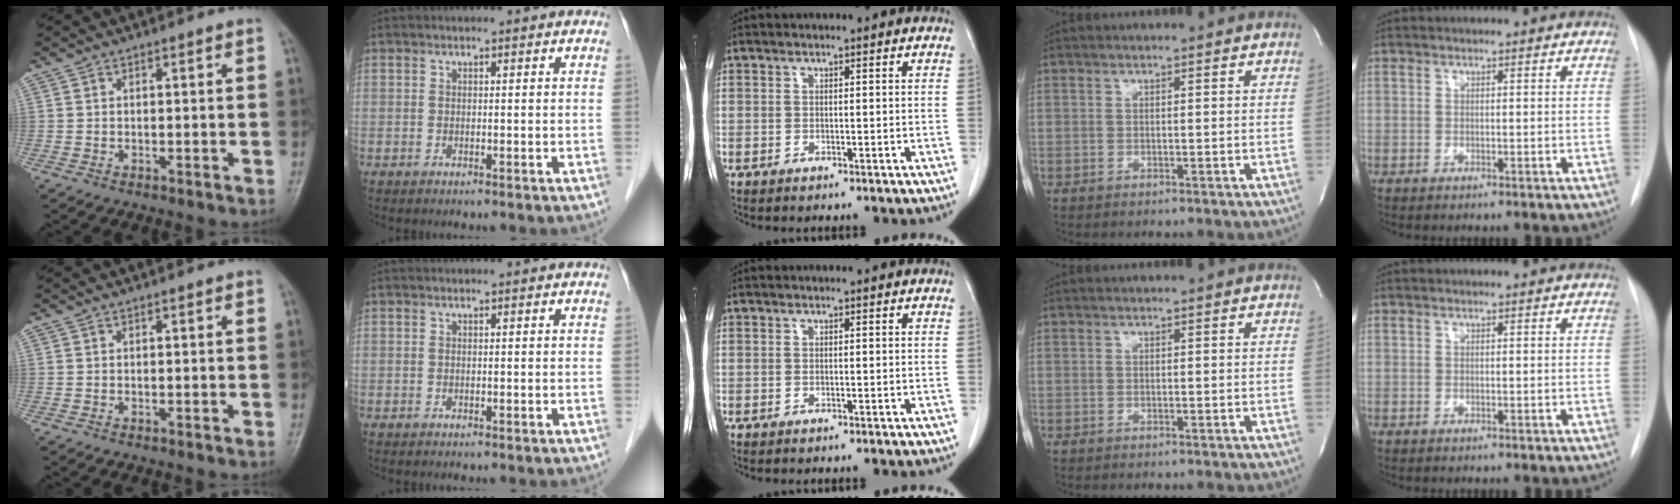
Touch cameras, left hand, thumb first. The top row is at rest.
{}